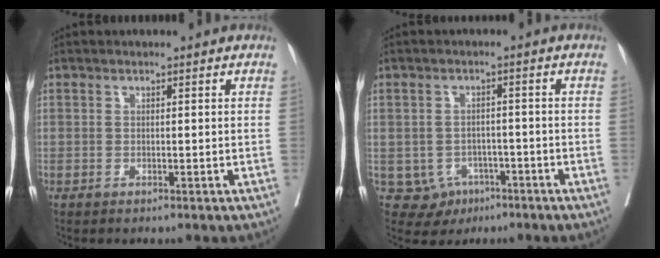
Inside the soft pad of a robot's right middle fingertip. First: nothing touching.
{"total": 5.4, "force": [-2.6, 4.7, 1.1], "torque": [-0.013, 0.008, -0.028]}